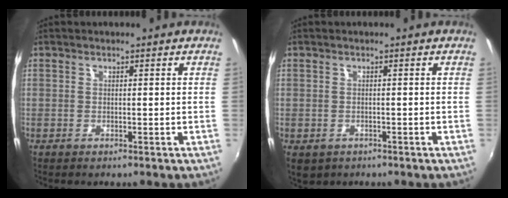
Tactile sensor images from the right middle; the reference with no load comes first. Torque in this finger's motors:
{"motor_torque": [0.68, -0.73, 0.05, 0.07]}